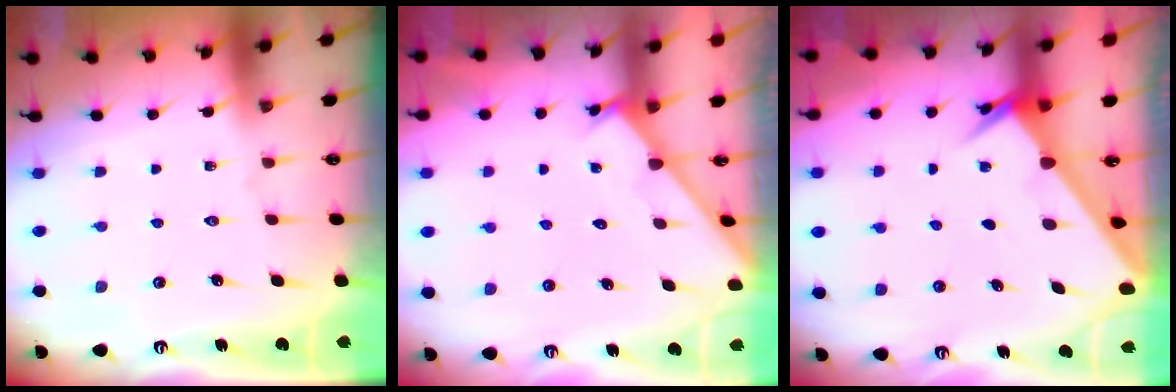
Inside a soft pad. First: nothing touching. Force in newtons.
{"total": 2.7, "press": 2.7, "slide": 0.2}
{"total": 2.6, "press": 2.6, "slide": 0.3}